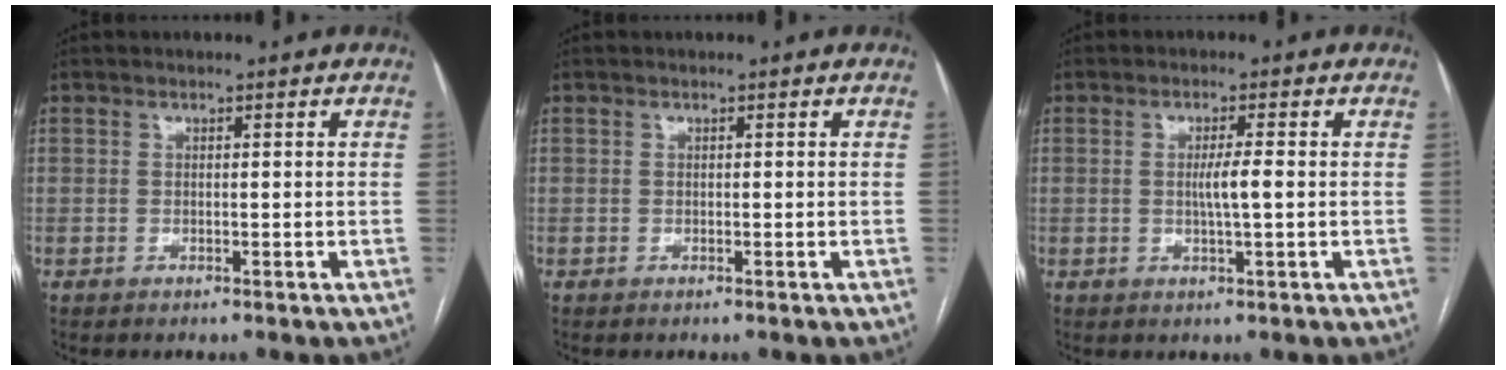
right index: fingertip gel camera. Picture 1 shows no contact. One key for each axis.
{"total": 0.0}
{"total": 3.2, "fx": 0.0, "fy": -0.1, "fz": 3.2, "tx": -0.058, "ty": -0.002, "tz": -0.001}